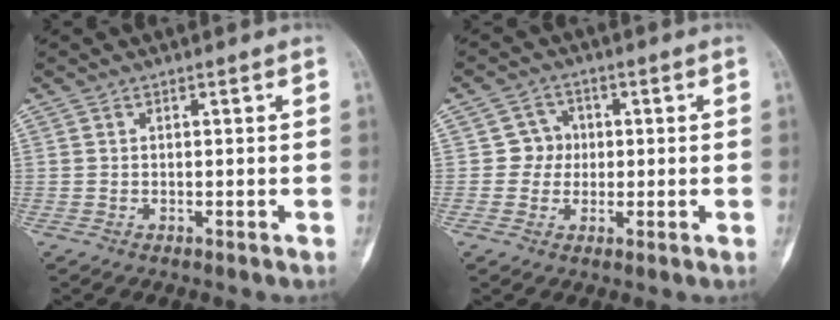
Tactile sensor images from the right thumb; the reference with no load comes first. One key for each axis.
{"total": 4.2, "fx": 0.1, "fy": 4.1, "fz": 0.8, "tx": 0.021, "ty": 0.011, "tz": -0.005}